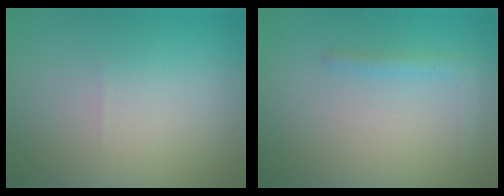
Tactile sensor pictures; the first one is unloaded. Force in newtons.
{"total": 1.4, "press": 1.4, "slide": 0.1}